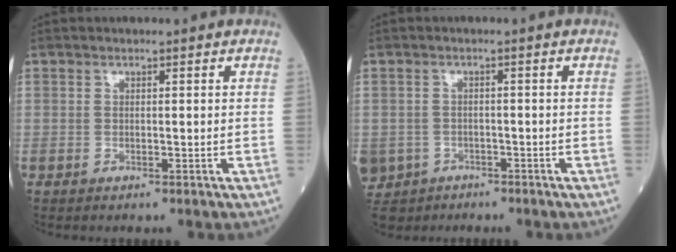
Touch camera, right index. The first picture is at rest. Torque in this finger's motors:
{"motor_torque": [0.82, -0.65, 0.70, 0.18]}